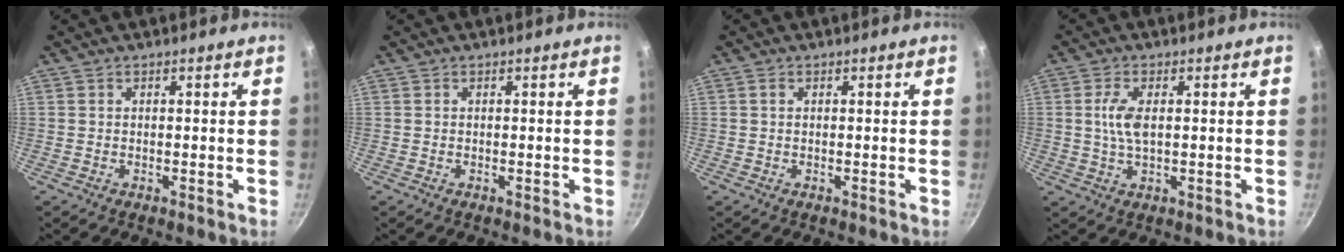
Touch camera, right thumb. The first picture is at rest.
{"total": 0.0}
{"total": 0.5, "force": [0.2, 0.3, 0.4], "torque": [-0.008, 0.002, 0.003]}
{"total": 5.0, "force": [0.6, 2.2, 4.4], "torque": [-0.093, 0.002, 0.012]}